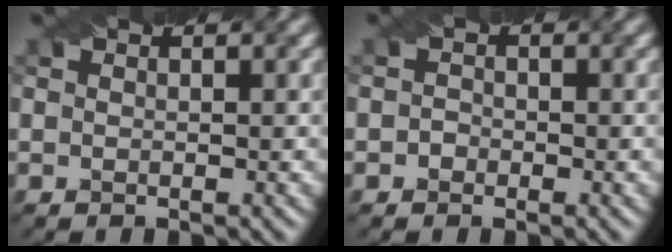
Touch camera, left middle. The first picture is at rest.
{"total": 0.8, "force": [-0.4, 0.8, 0.1], "torque": [0.000, -0.001, -0.009]}